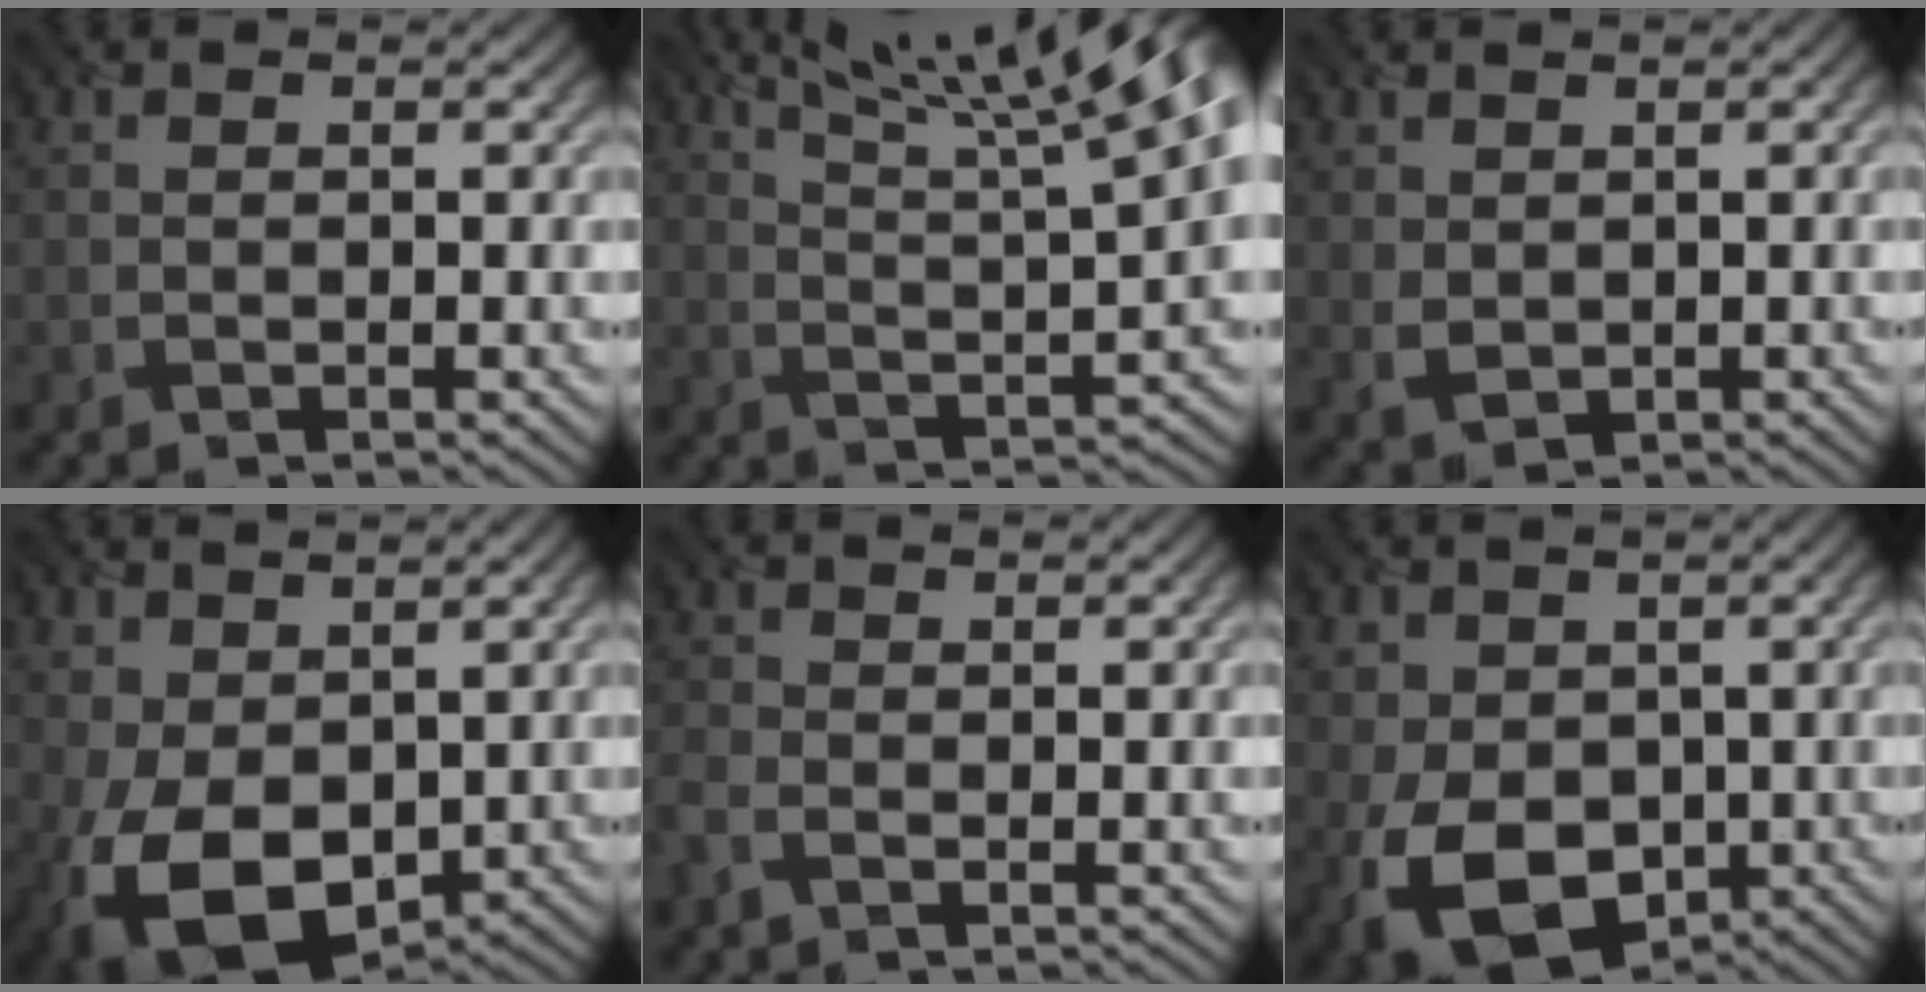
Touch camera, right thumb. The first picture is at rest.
{"total": 14.9, "force": [9.0, 3.4, 11.4], "torque": [-0.154, 0.033, 0.118]}
{"total": 1.8, "force": [0.7, 1.3, 1.1], "torque": [-0.032, -0.002, 0.020]}
{"total": 10.1, "force": [-1.4, 6.4, 7.6], "torque": [-0.189, -0.022, -0.016]}
{"total": 2.6, "force": [-1.4, 0.9, 1.9], "torque": [-0.053, -0.006, -0.035]}
{"total": 10.5, "force": [-2.7, 7.4, 6.9], "torque": [-0.170, -0.021, -0.046]}